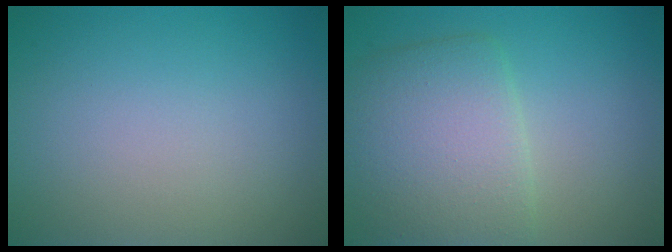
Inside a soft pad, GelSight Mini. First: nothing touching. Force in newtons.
{"total": 6.2, "press": 6.2, "slide": 0.3}